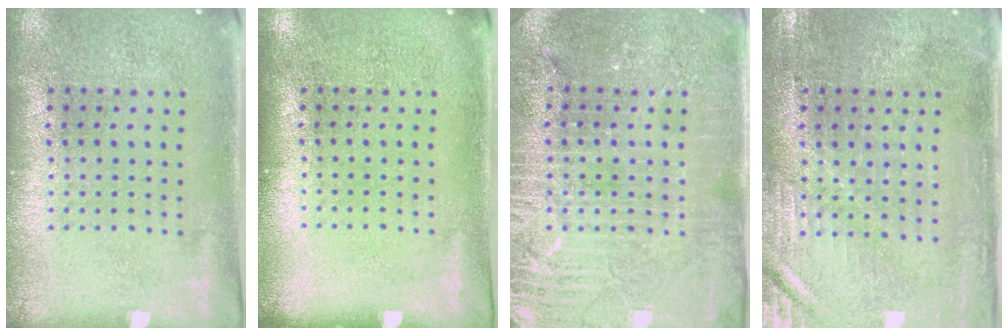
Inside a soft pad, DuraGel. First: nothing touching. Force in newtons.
{"total": 0.0}
{"total": 4.1, "press": 3.9, "slide": 1.2}
{"total": 0.7, "press": 0.6, "slide": 0.2}